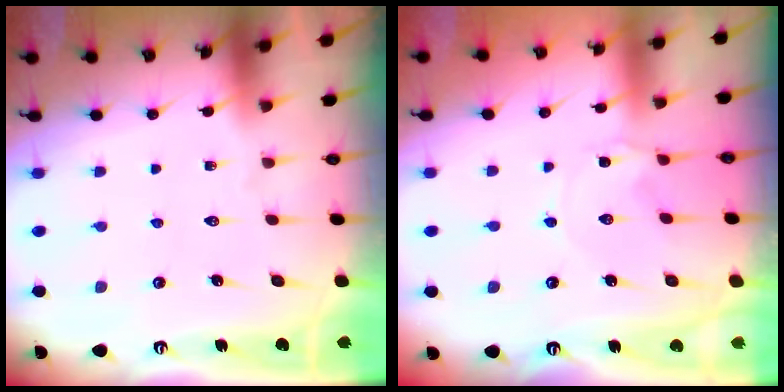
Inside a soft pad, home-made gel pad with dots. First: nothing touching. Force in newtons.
{"total": 2.1, "press": 2.1, "slide": 0.1}